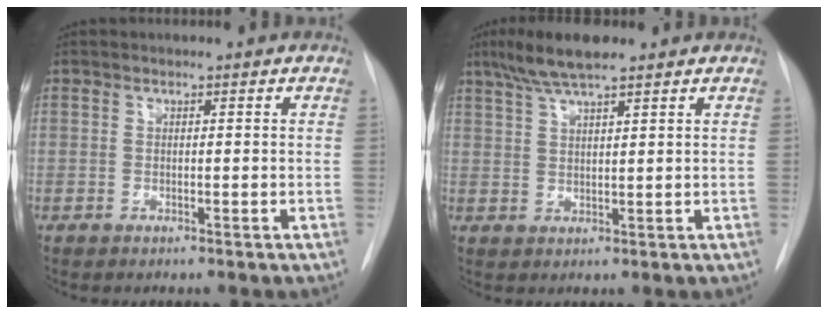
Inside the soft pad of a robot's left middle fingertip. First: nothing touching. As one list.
[{"total": 6.7, "force": [5.1, 0.6, 4.3], "torque": [-0.088, 0.014, 0.092]}]